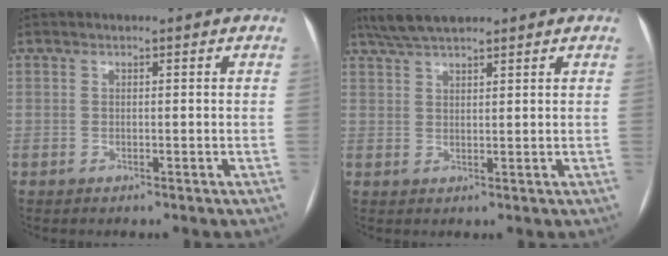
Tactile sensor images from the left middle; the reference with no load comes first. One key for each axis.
{"total": 6.3, "fx": 5.1, "fy": 1.2, "fz": 3.3, "tx": -0.063, "ty": 0.025, "tz": 0.094}